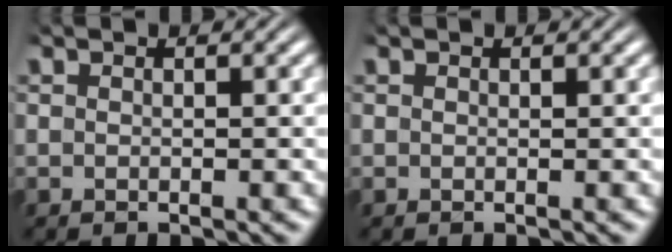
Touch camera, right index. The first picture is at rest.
{"total": 0.0}